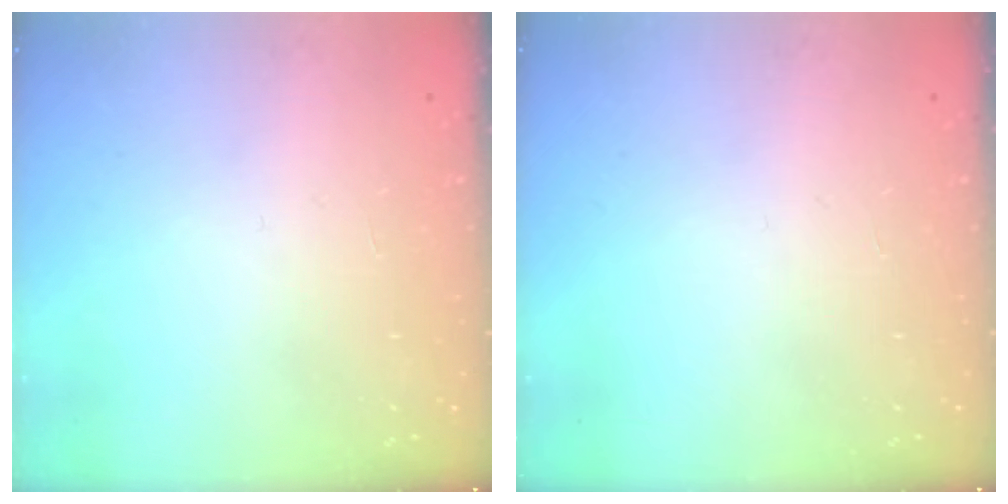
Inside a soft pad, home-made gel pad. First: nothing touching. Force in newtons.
{"total": 0.0}